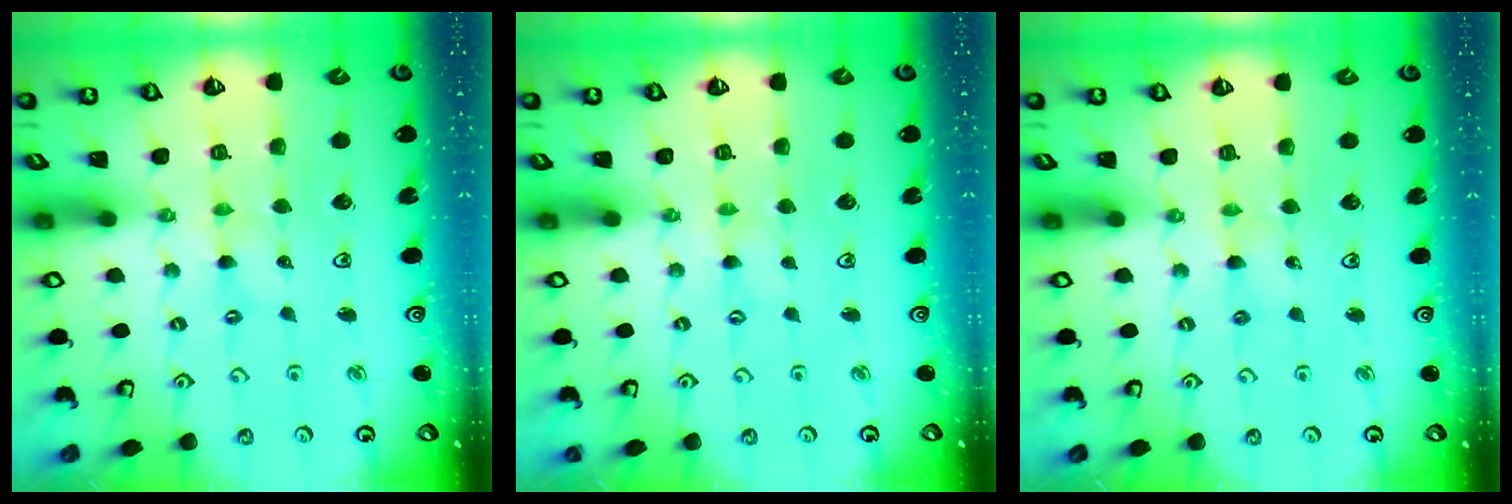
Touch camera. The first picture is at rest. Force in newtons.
{"total": 0.0}
{"total": 3.1, "press": 3.1, "slide": 0.4}